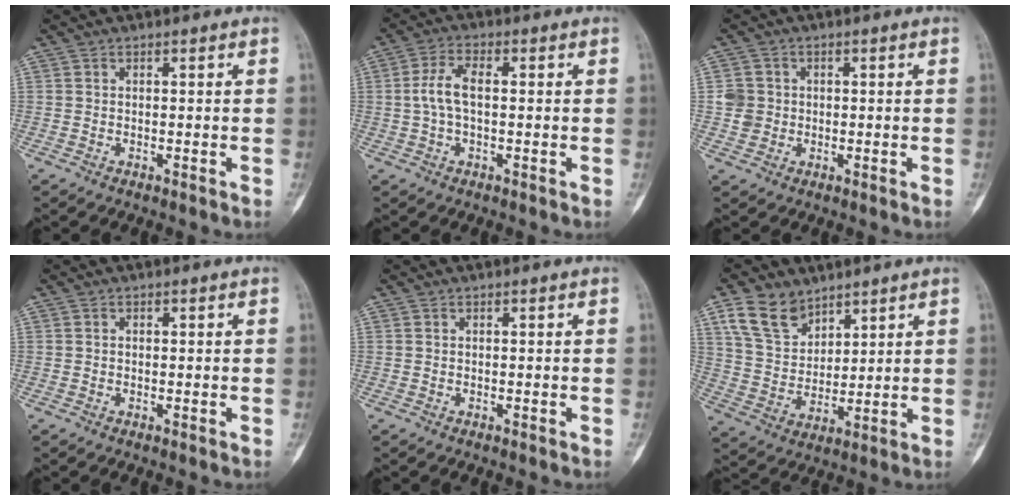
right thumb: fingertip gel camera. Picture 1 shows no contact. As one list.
[{"total": 5.6, "force": [0.2, 2.6, 4.9], "torque": [-0.112, 0.017, 0.000]}, {"total": 3.8, "force": [0.0, 3.6, 0.9], "torque": [0.003, 0.006, 0.001]}, {"total": 0.0}, {"total": 0.0}, {"total": 10.3, "force": [6.6, 6.5, 4.4], "torque": [-0.068, -0.026, 0.137]}]